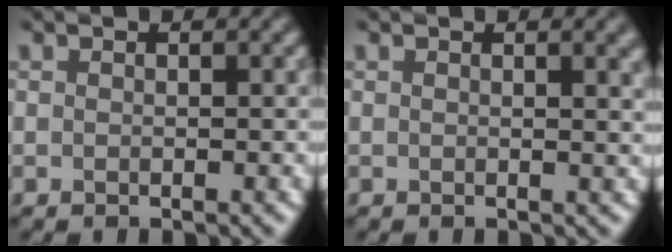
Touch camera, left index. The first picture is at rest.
{"total": 2.2, "force": [0.9, 0.8, 1.8], "torque": [-0.009, 0.005, 0.009]}